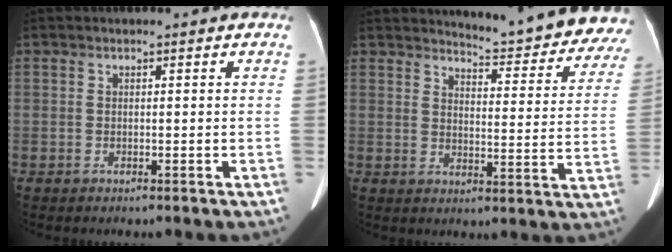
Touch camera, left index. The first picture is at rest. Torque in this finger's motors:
{"motor_torque": [-0.87, -1.27, -0.03, 0.05]}